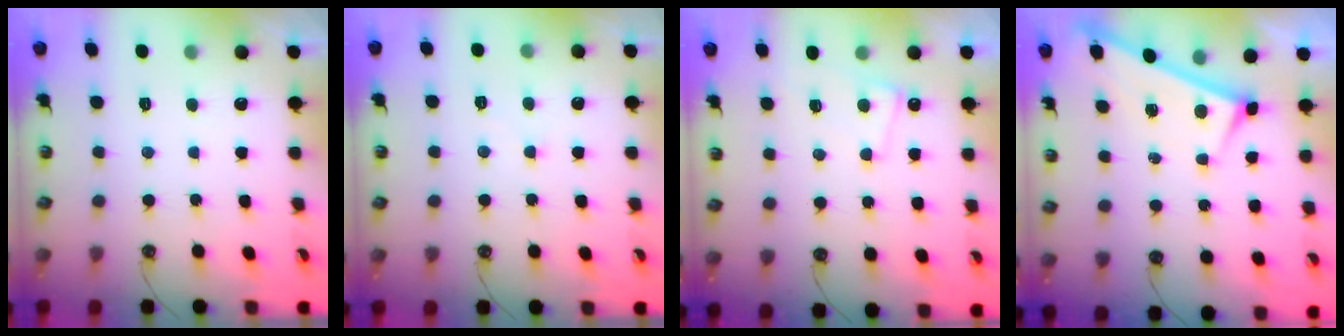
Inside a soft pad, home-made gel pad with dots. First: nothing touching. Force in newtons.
{"total": 1.7, "press": 1.6, "slide": 0.1}
{"total": 2.4, "press": 2.4, "slide": 0.4}
{"total": 3.1, "press": 3.1, "slide": 0.3}